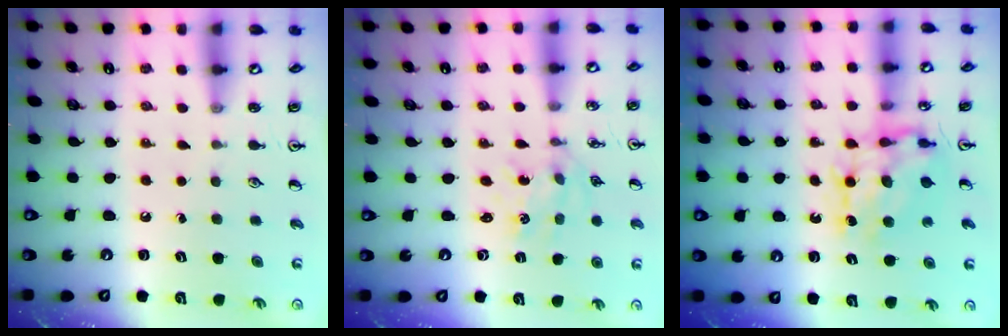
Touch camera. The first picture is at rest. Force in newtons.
{"total": 1.1, "press": 1.1, "slide": 0.1}
{"total": 9.2, "press": 9.2, "slide": 0.7}